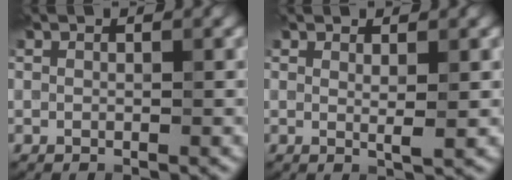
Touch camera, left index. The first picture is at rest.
{"total": 1.5, "force": [0.6, 0.3, 1.3], "torque": [-0.022, -0.003, 0.007]}